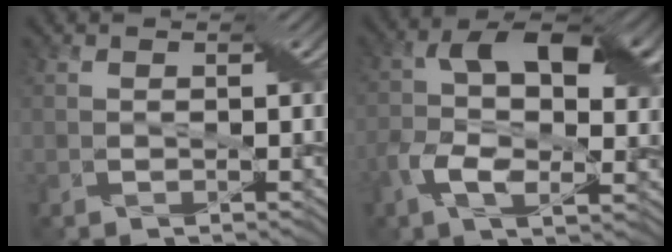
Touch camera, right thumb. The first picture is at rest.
{"total": 13.2, "force": [0.7, 7.3, 11.0], "torque": [-0.206, 0.000, 0.006]}